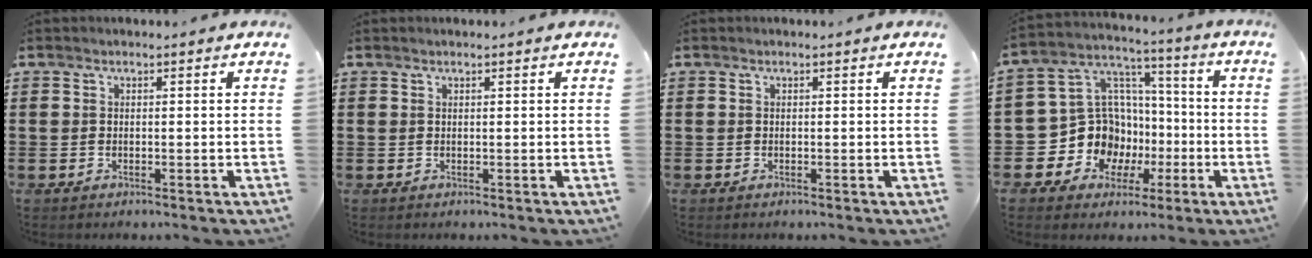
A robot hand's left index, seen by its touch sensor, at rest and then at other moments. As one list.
[{"total": 0.0}, {"total": 0.0}, {"total": 11.9, "force": [-2.8, 10.9, 3.7], "torque": [-0.115, -0.005, -0.039]}]